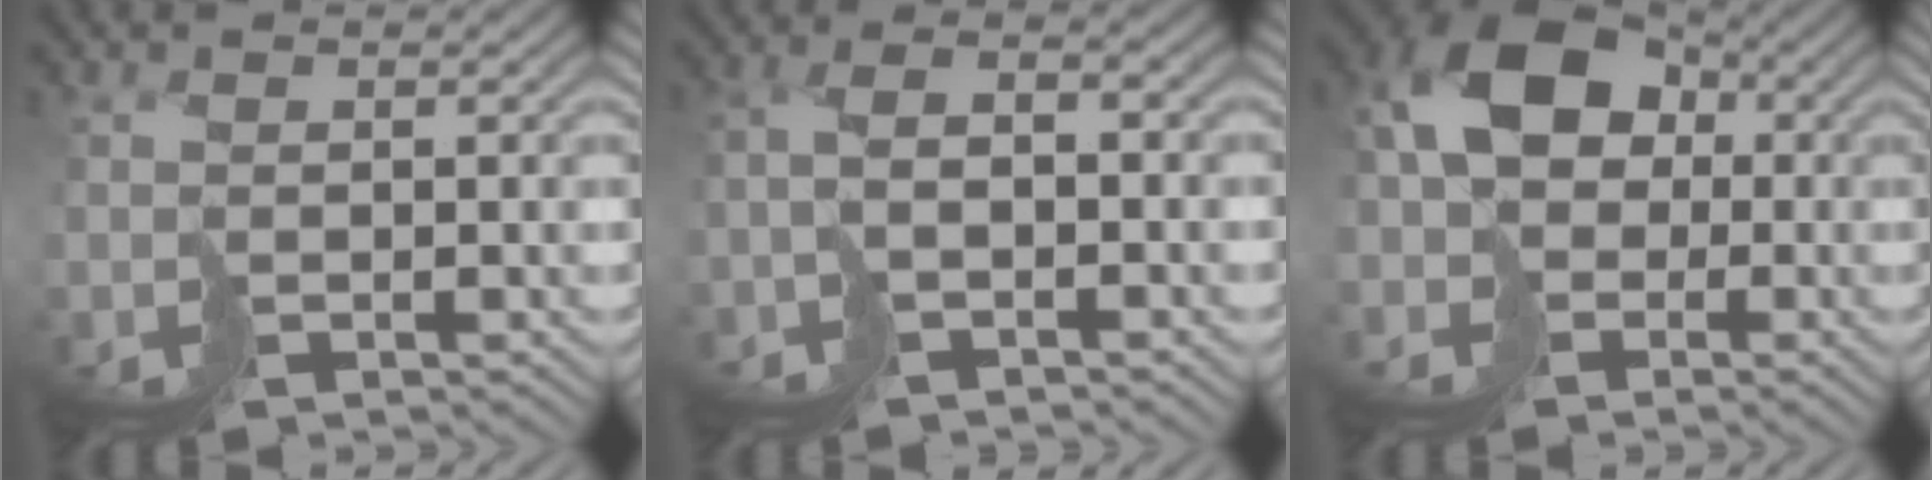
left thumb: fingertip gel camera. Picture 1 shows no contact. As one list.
[{"total": 4.6, "force": [-2.0, 1.5, 3.8], "torque": [-0.086, 0.001, -0.046]}, {"total": 11.6, "force": [-1.1, 9.0, 7.2], "torque": [-0.169, -0.003, -0.038]}]